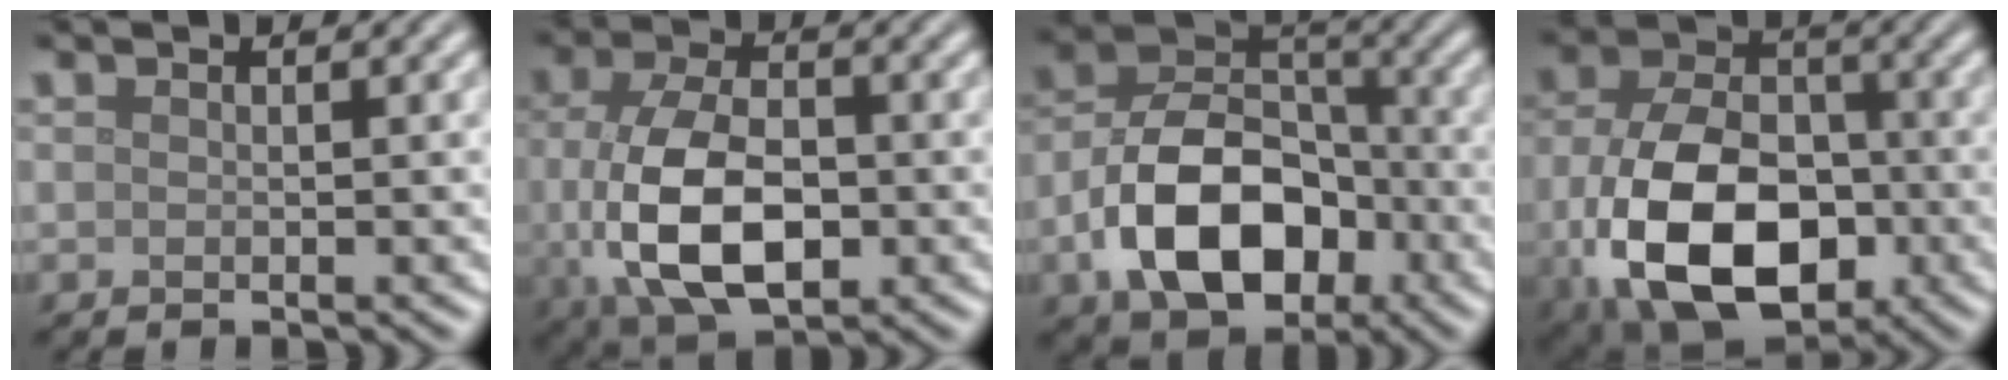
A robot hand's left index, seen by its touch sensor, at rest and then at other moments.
{"total": 9.6, "force": [-1.3, 5.6, 7.7], "torque": [-0.165, -0.019, -0.016]}
{"total": 10.1, "force": [-3.4, 6.6, 6.9], "torque": [-0.124, 0.005, -0.063]}
{"total": 13.5, "force": [-3.7, 8.6, 9.6], "torque": [-0.205, -0.041, -0.064]}